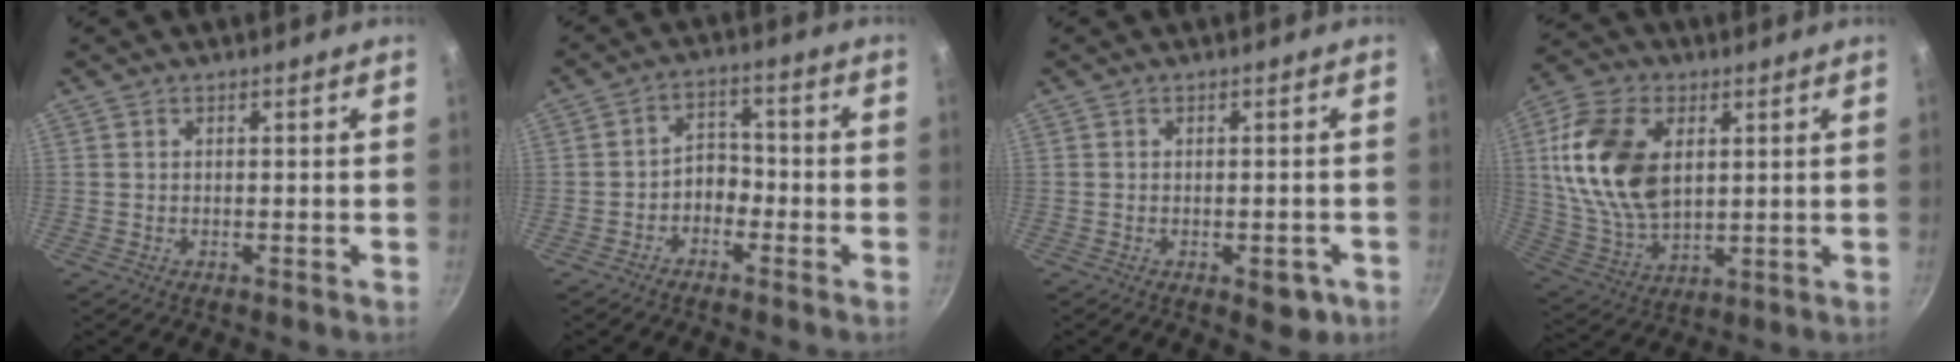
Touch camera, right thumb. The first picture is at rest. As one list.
[{"total": 4.5, "force": [-2.1, 3.2, 2.3], "torque": [-0.009, 0.031, -0.041]}, {"total": 4.2, "force": [-1.9, 2.1, 3.0], "torque": [-0.018, 0.011, -0.018]}, {"total": 18.2, "force": [3.8, 11.4, 13.7], "torque": [-0.248, -0.006, 0.081]}]